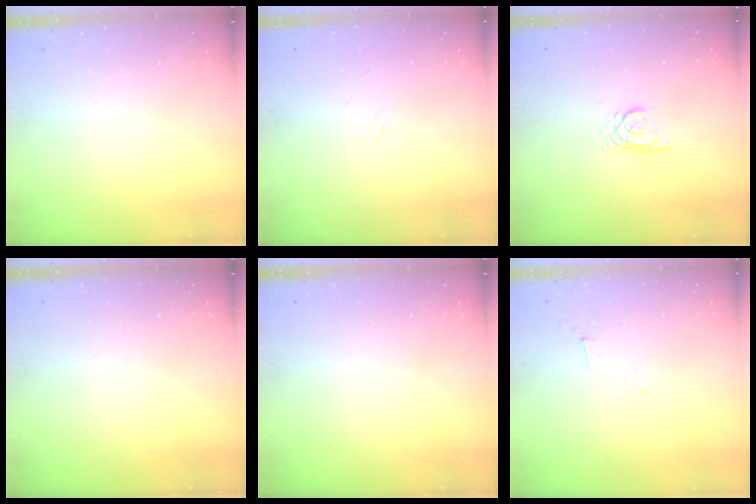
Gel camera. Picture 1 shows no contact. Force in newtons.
{"total": 1.7, "press": 1.6, "slide": 0.2}
{"total": 2.7, "press": 2.7, "slide": 0.1}
{"total": 0.0}
{"total": 0.0}
{"total": 2.9, "press": 2.8, "slide": 0.8}